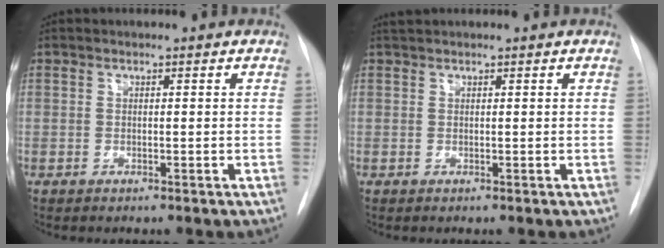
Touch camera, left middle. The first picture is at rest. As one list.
[{"total": 0.8, "force": [0.8, -0.1, 0.2], "torque": [-0.010, 0.011, 0.020]}]